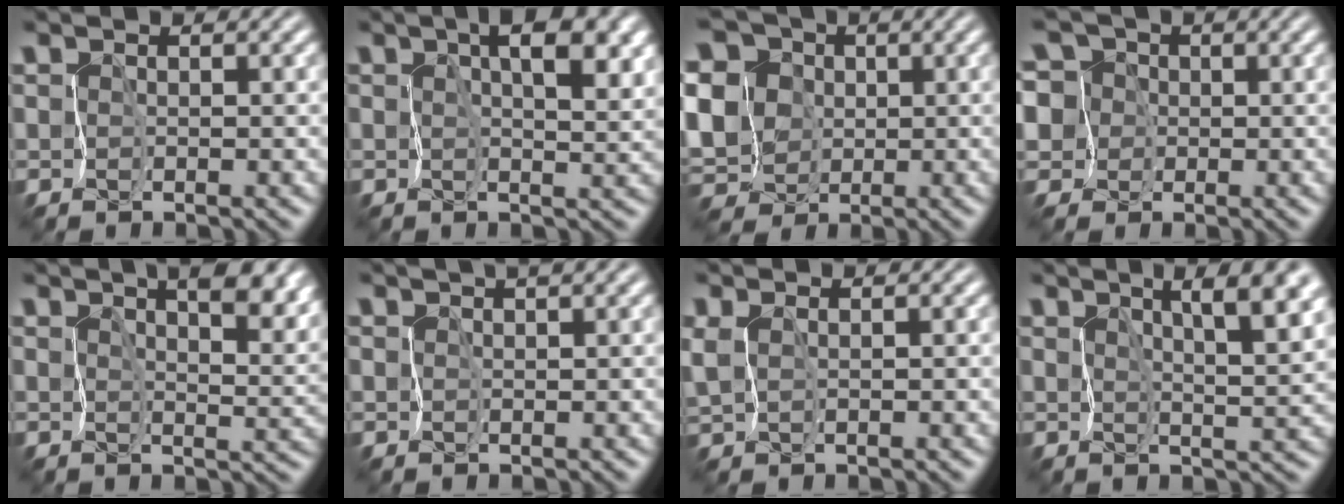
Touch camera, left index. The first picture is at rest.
{"total": 7.0, "force": [2.4, 3.2, 5.8], "torque": [-0.076, 0.005, 0.034]}
{"total": 11.2, "force": [0.0, 9.7, 5.7], "torque": [-0.118, 0.026, -0.033]}
{"total": 8.8, "force": [2.6, 7.7, 3.6], "torque": [-0.077, 0.042, 0.002]}
{"total": 9.7, "force": [5.3, 4.5, 6.7], "torque": [-0.088, 0.017, 0.074]}
{"total": 1.8, "force": [1.5, 0.0, 1.0], "torque": [-0.020, 0.008, 0.023]}
{"total": 0.8, "force": [0.3, 0.3, 0.7], "torque": [-0.026, -0.005, 0.009]}
{"total": 7.4, "force": [3.7, 2.3, 5.9], "torque": [-0.076, 0.016, 0.050]}